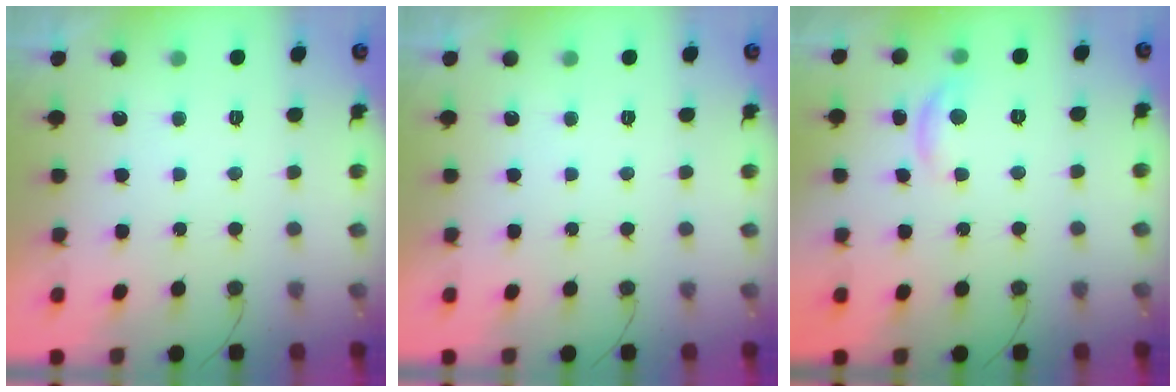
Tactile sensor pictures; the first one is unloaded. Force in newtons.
{"total": 0.0}
{"total": 6.7, "press": 6.7, "slide": 0.4}